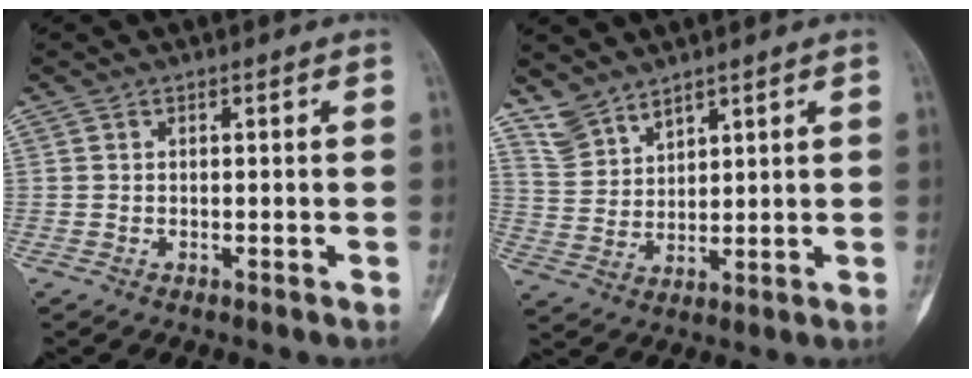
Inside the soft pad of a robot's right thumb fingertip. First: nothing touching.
{"total": 5.7, "force": [5.0, 2.3, 1.4], "torque": [-0.021, -0.025, 0.116]}